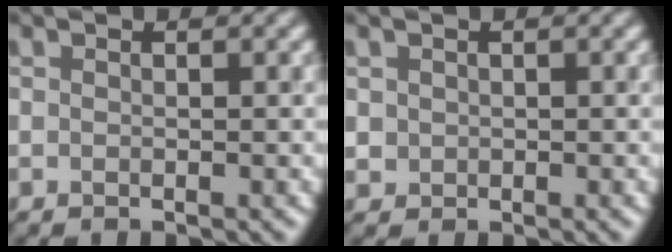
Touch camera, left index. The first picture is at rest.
{"total": 1.0, "force": [0.2, 1.0, -0.1], "torque": [0.013, -0.002, 0.003]}